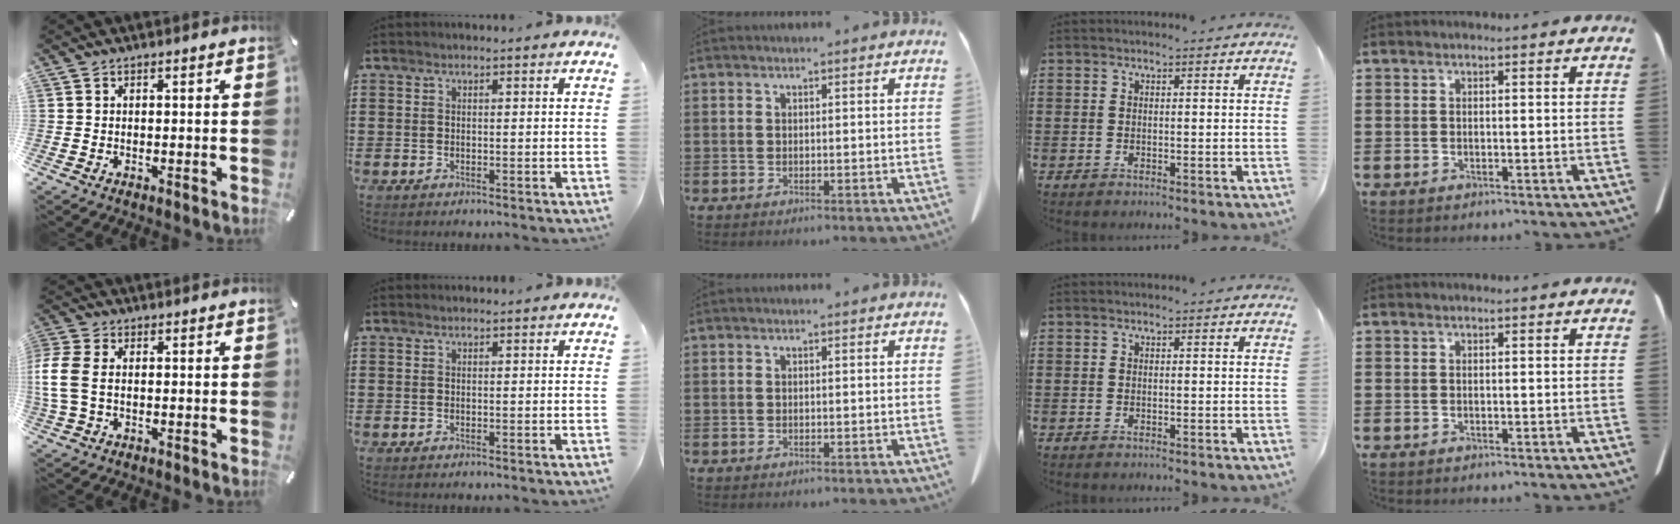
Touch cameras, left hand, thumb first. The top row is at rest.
{"thumb": {"total": 7.3, "force": [-0.2, 4.9, 5.4], "torque": [-0.135, -0.002, -0.006]}}